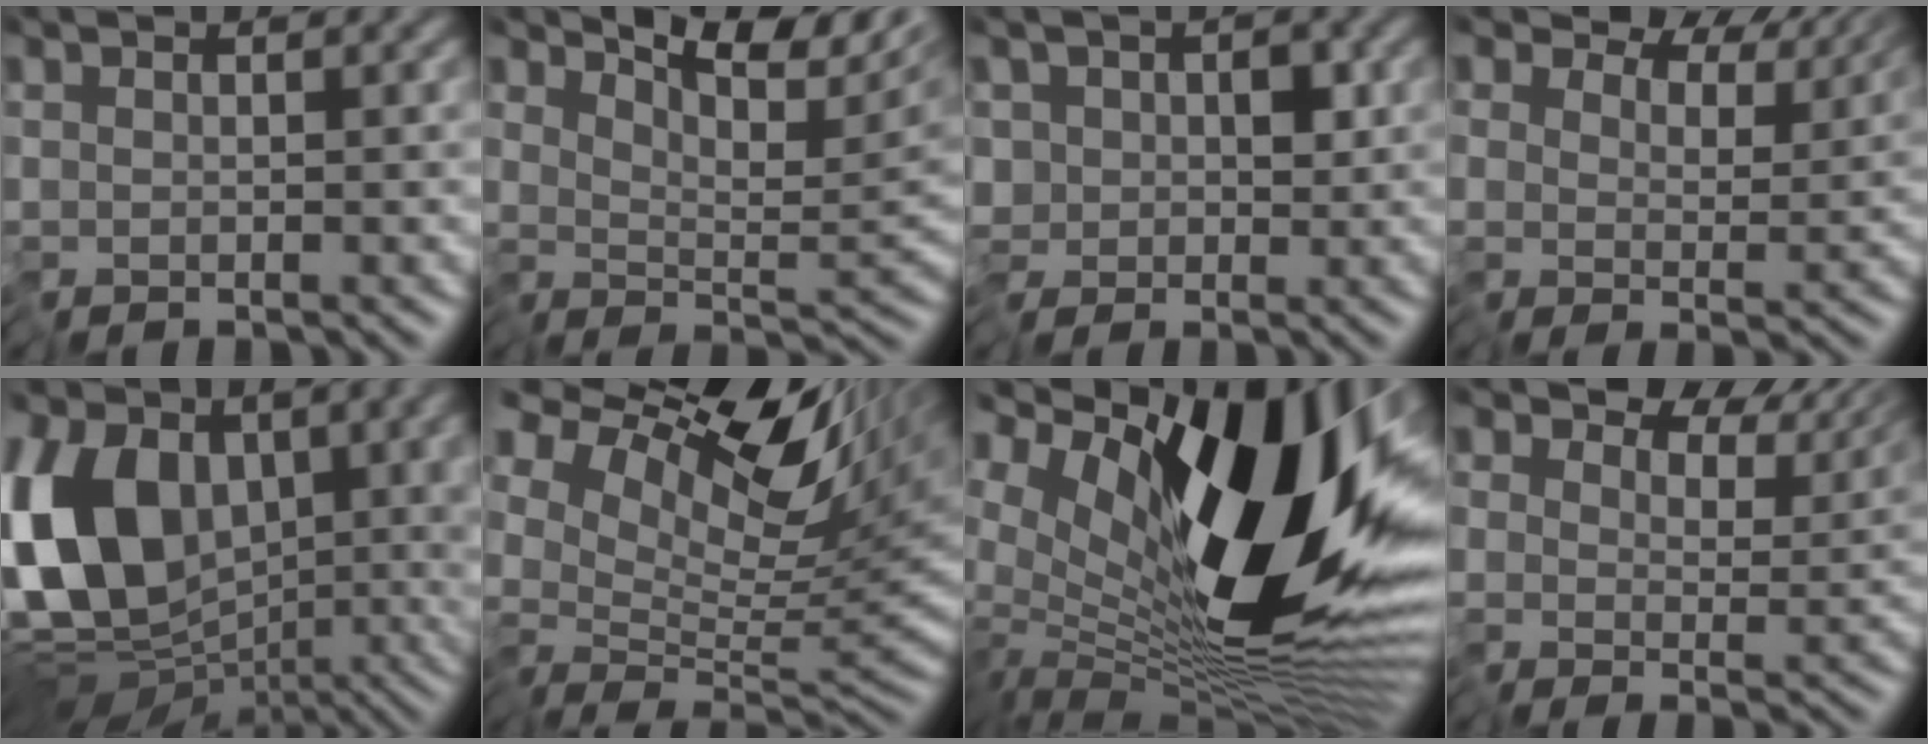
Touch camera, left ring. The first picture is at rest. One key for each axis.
{"total": 7.0, "fx": 5.7, "fy": 0.8, "fz": 4.1, "tx": -0.053, "ty": 0.010, "tz": 0.095}
{"total": 3.1, "fx": 0.1, "fy": 2.3, "fz": 2.1, "tx": -0.038, "ty": 0.004, "tz": -0.001}
{"total": 5.8, "fx": 5.3, "fy": 1.9, "fz": 1.4, "tx": -0.026, "ty": 0.001, "tz": 0.080}
{"total": 15.1, "fx": 2.6, "fy": 9.6, "fz": 11.4, "tx": -0.234, "ty": 0.006, "tz": 0.031}
{"total": 13.2, "fx": 7.7, "fy": 6.0, "fz": 8.9, "tx": -0.173, "ty": 0.036, "tz": 0.141}
{"total": 17.4, "fx": 3.9, "fy": 8.6, "fz": 14.6, "tx": -0.247, "ty": 0.002, "tz": 0.070}
{"total": 5.5, "fx": 4.6, "fy": 2.4, "fz": 1.7, "tx": -0.032, "ty": -0.001, "tz": 0.076}